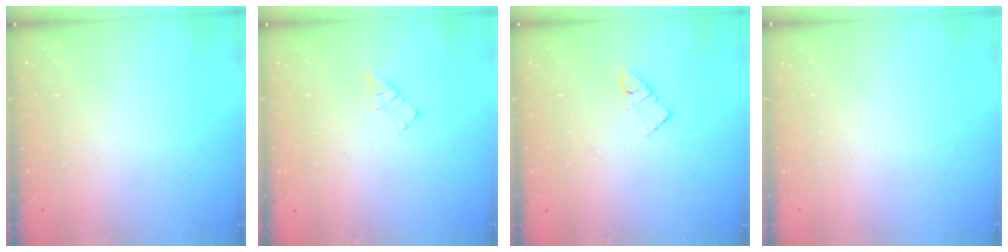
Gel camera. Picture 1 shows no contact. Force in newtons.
{"total": 3.3, "press": 3.3, "slide": 0.4}
{"total": 4.9, "press": 4.9, "slide": 0.2}
{"total": 1.5, "press": 1.5, "slide": 0.1}